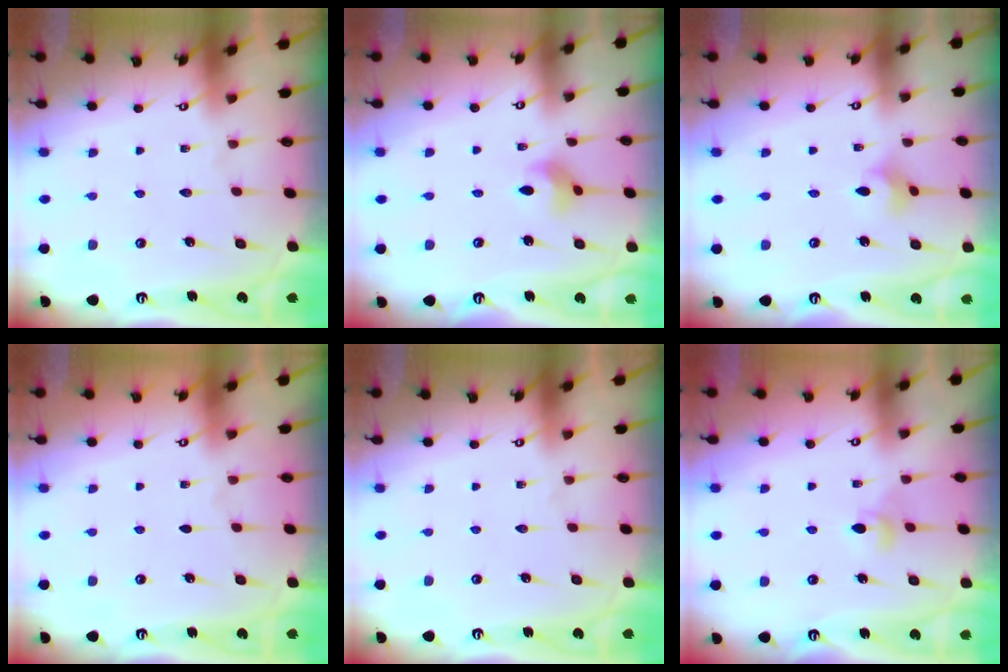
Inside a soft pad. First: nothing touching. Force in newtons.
{"total": 3.7, "press": 3.6, "slide": 0.5}
{"total": 3.6, "press": 3.5, "slide": 0.7}
{"total": 0.0}
{"total": 0.0}
{"total": 4.3, "press": 4.3, "slide": 0.7}